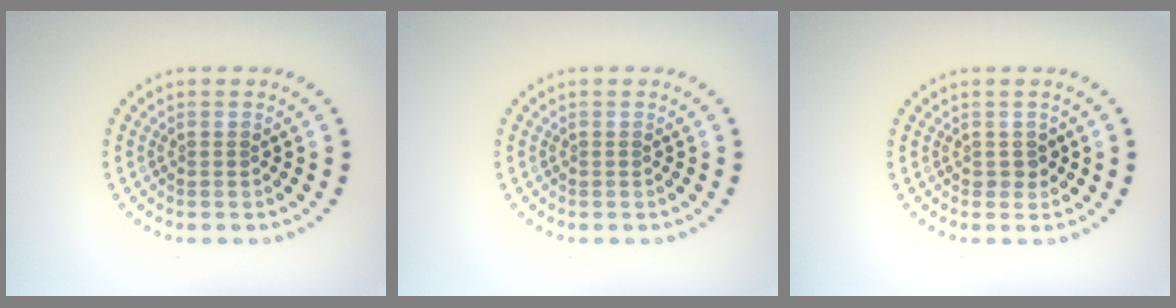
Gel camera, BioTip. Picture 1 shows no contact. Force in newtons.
{"total": 0.0}
{"total": 1.1, "press": 1.0, "slide": 0.3}